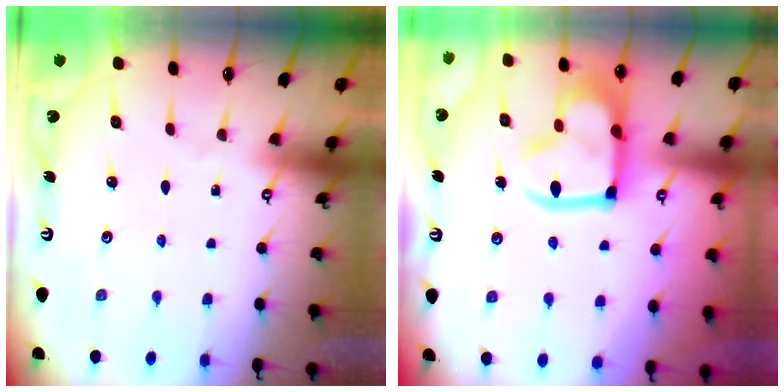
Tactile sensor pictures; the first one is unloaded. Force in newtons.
{"total": 12.7, "press": 12.6, "slide": 1.6}